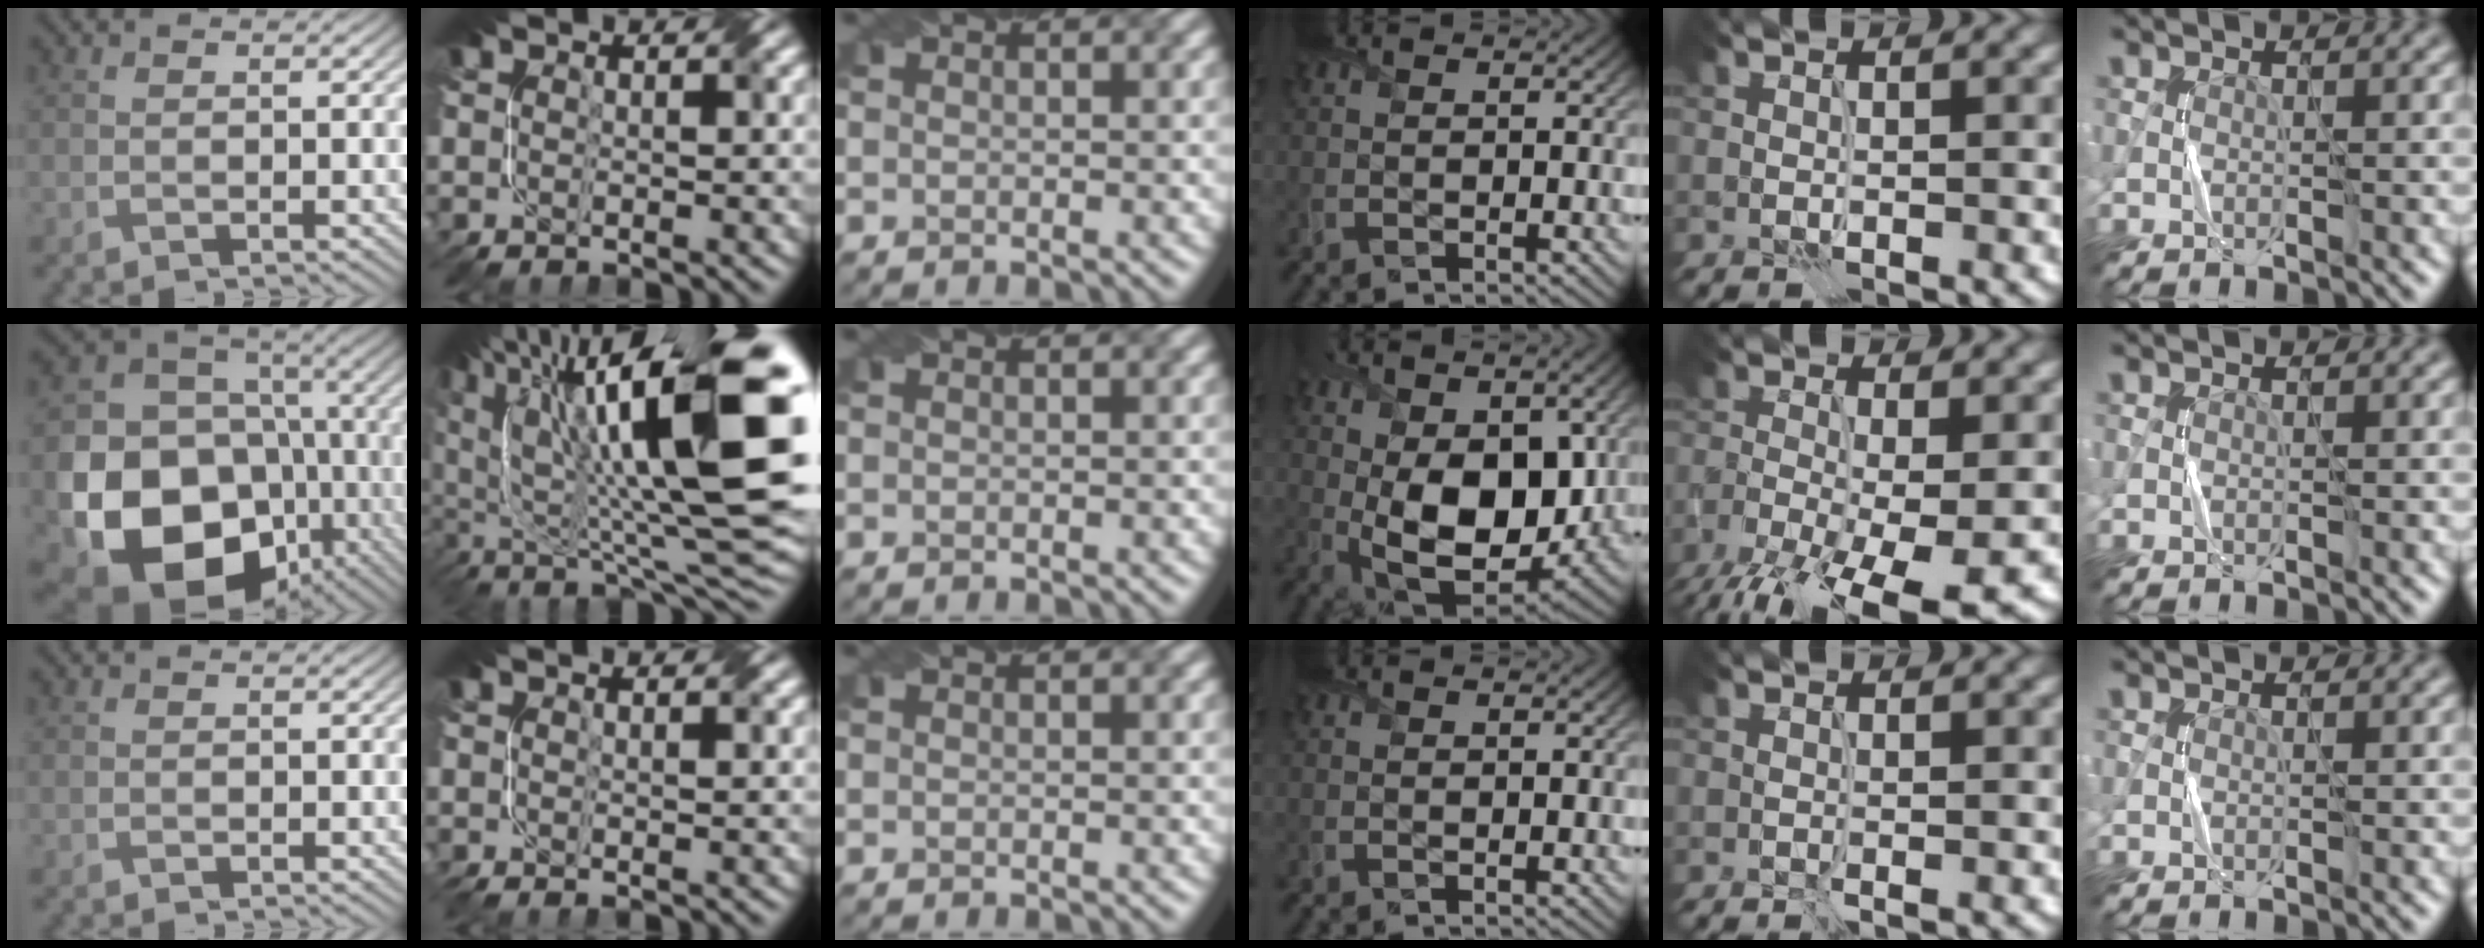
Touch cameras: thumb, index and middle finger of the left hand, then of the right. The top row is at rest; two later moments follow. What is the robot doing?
{"motion": "fold", "object": "napkin"}